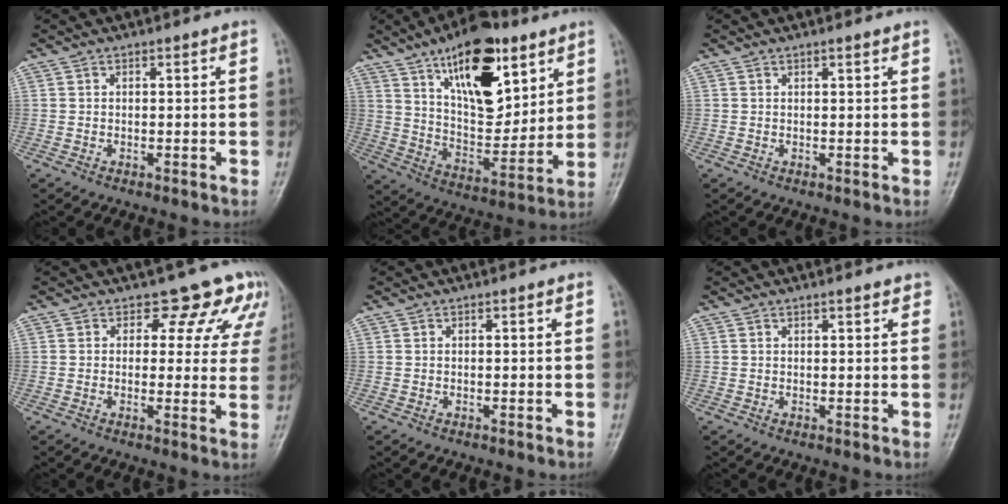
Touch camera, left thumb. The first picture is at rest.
{"total": 20.7, "force": [10.7, 9.6, 14.9], "torque": [-0.186, -0.054, 0.181]}
{"total": 0.9, "force": [0.6, 0.1, 0.6], "torque": [-0.008, -0.002, 0.010]}
{"total": 8.7, "force": [6.6, 5.2, 2.4], "torque": [0.019, -0.027, 0.049]}
{"total": 0.0}
{"total": 1.7, "force": [1.2, 0.6, 1.0], "torque": [-0.007, -0.004, 0.013]}